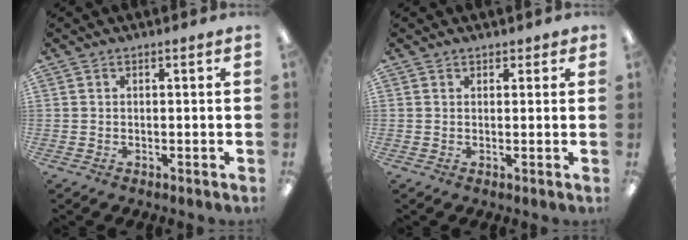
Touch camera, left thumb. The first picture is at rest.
{"total": 1.6, "force": [1.1, 1.1, 0.0], "torque": [0.007, 0.000, 0.018]}